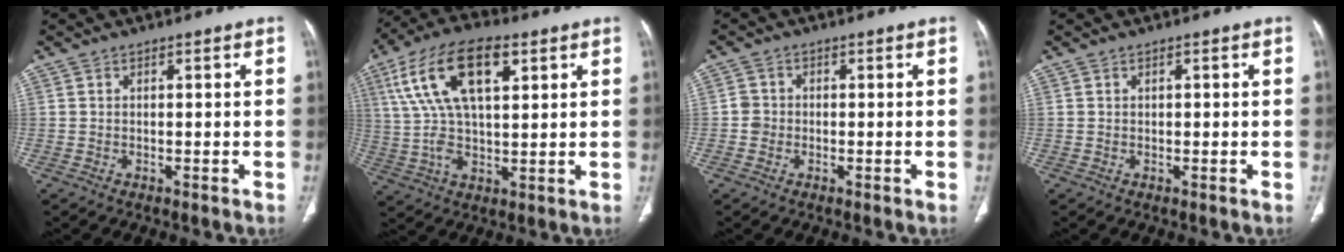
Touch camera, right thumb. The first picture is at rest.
{"total": 17.5, "force": [6.8, 8.2, 13.9], "torque": [-0.255, 0.003, 0.122]}
{"total": 2.1, "force": [-0.4, 2.0, 0.4], "torque": [0.004, 0.008, -0.009]}
{"total": 0.5, "force": [0.2, 0.3, 0.3], "torque": [0.000, -0.001, 0.004]}